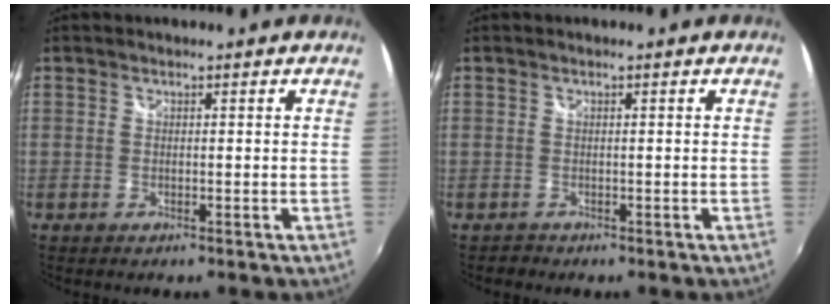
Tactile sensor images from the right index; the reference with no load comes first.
{"total": 1.0, "force": [-0.7, 0.8, -0.1], "torque": [0.001, 0.001, -0.010]}